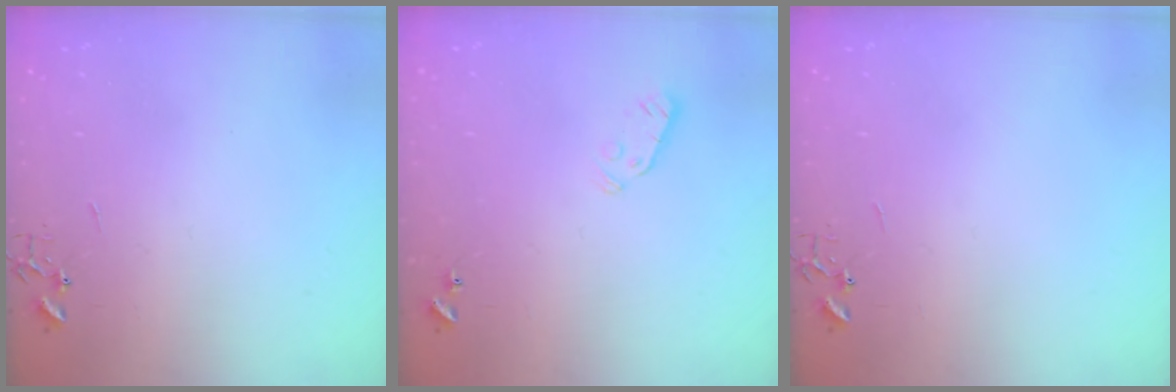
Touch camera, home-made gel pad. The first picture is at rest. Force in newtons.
{"total": 3.8, "press": 3.7, "slide": 0.9}
{"total": 0.0}